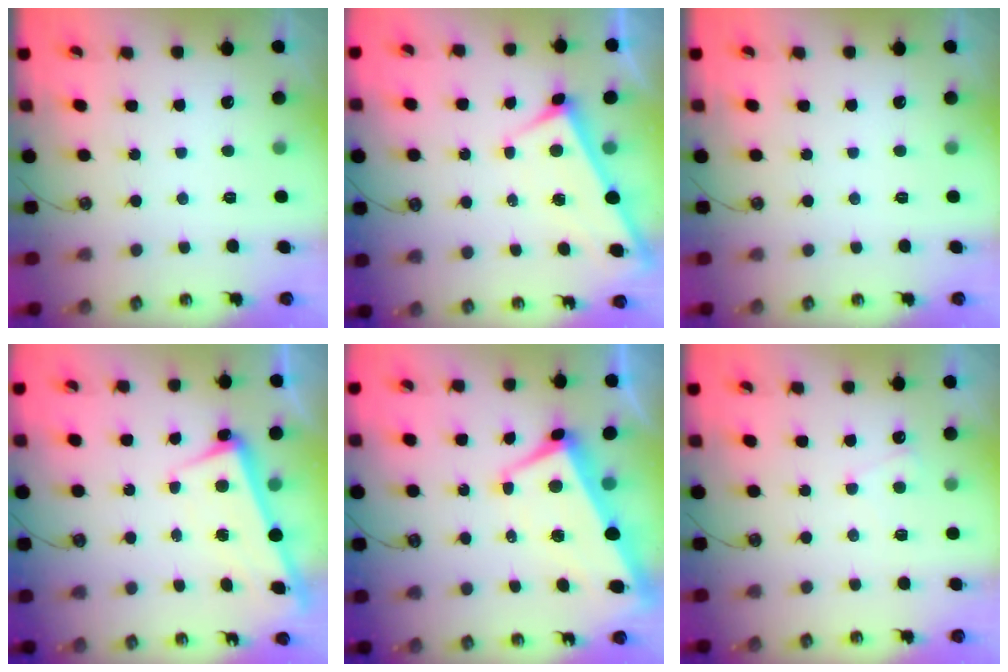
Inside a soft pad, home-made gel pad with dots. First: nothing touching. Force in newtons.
{"total": 3.0, "press": 3.0, "slide": 0.0}
{"total": 0.0}
{"total": 2.3, "press": 2.2, "slide": 0.9}
{"total": 1.8, "press": 1.1, "slide": 1.3}
{"total": 2.5, "press": 2.4, "slide": 0.4}